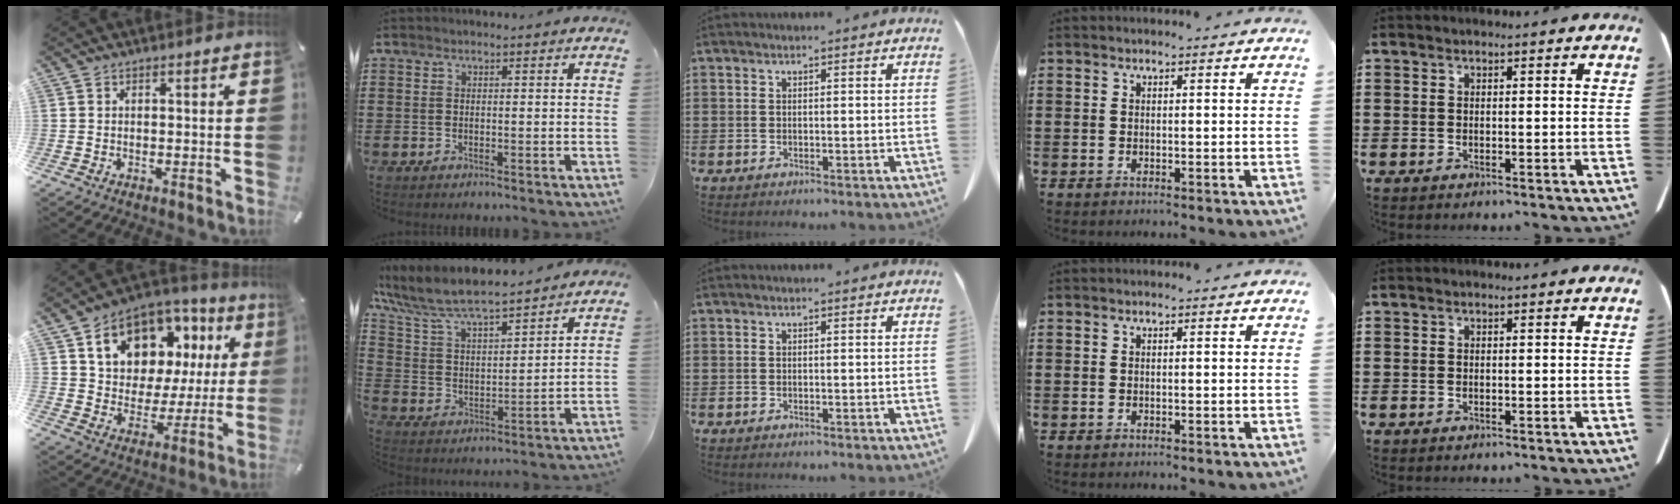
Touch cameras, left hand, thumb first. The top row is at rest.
{"thumb": {"total": 15.0, "force": [8.2, 10.7, 6.6], "torque": [-0.115, -0.047, 0.149]}, "index": {"total": 8.1, "force": [7.3, 1.6, 3.1], "torque": [-0.092, -0.039, 0.127]}}